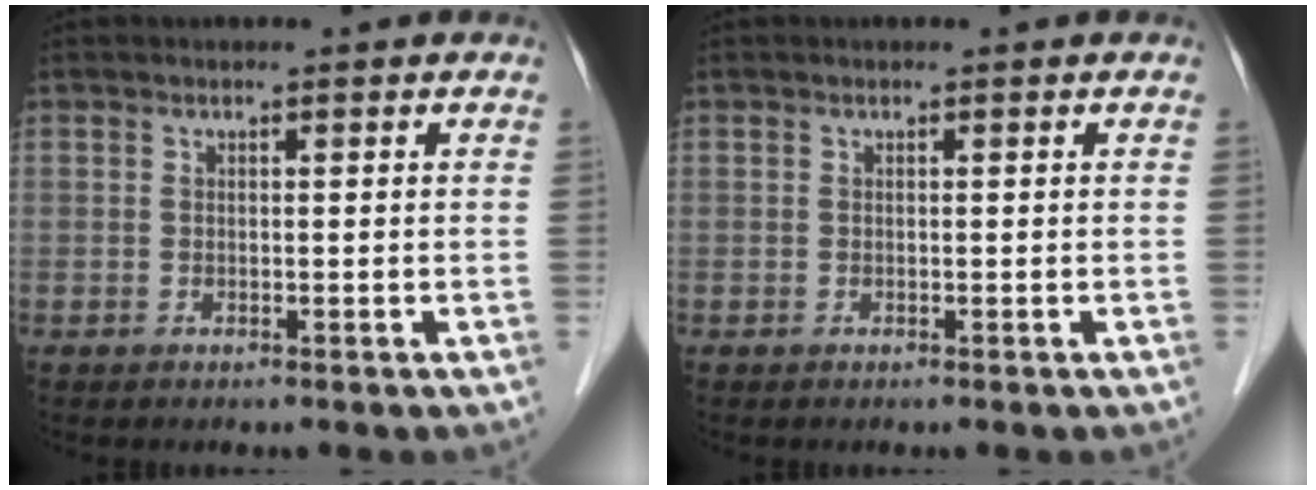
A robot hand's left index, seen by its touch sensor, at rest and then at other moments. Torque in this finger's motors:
{"motor_torque": [-0.02, 0.01, 0.00, 0.00]}